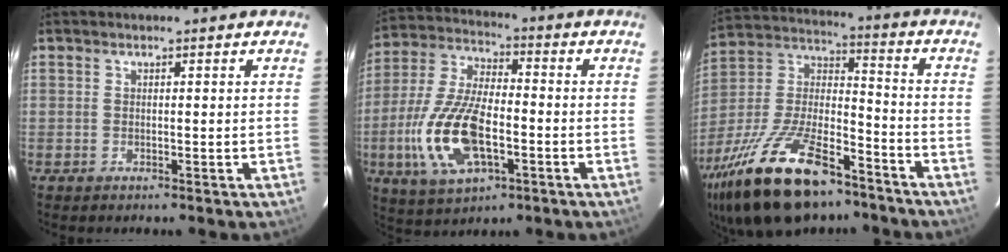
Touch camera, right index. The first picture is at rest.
{"total": 17.2, "force": [-5.0, 7.7, 14.6], "torque": [-0.321, -0.008, -0.090]}
{"total": 26.3, "force": [-17.4, 10.1, 17.0], "torque": [-0.347, -0.018, -0.292]}